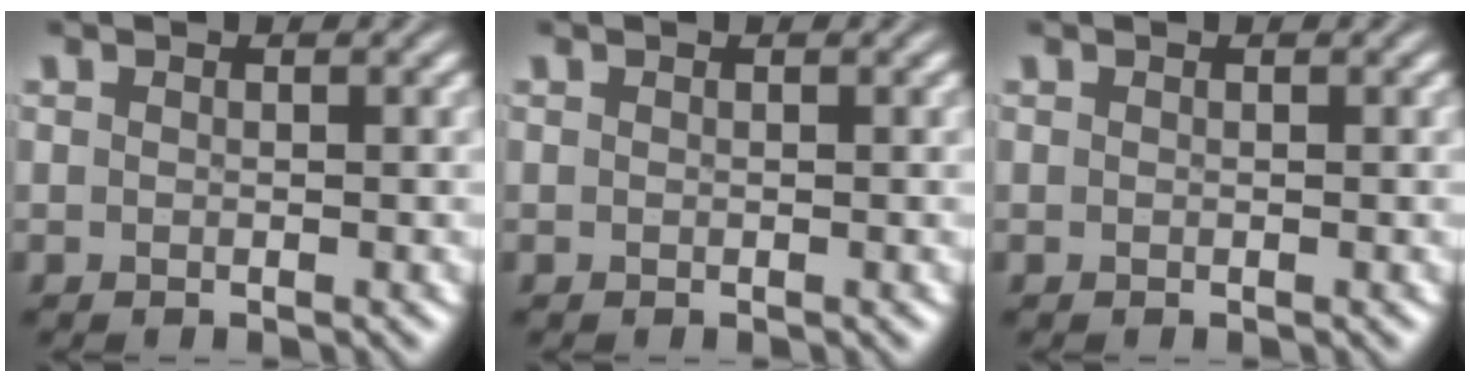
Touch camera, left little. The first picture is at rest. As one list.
[{"total": 0.0}, {"total": 0.0}]